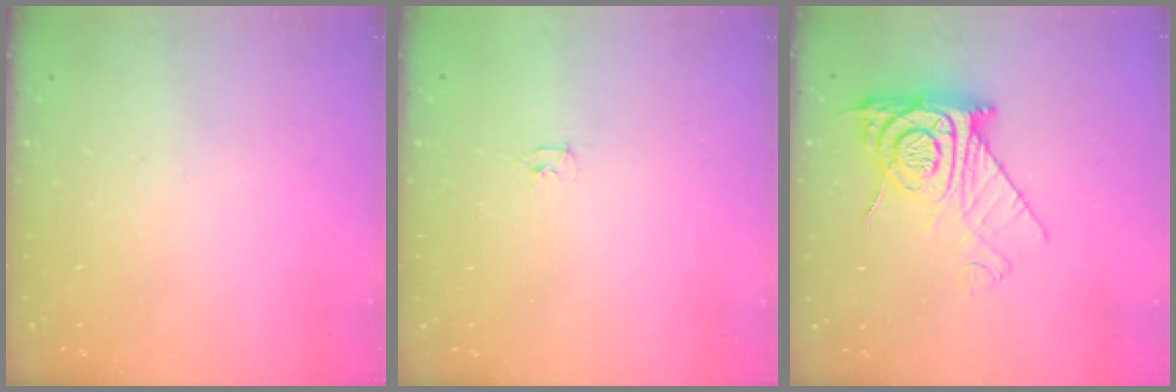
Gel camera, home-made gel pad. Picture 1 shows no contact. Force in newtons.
{"total": 2.4, "press": 2.3, "slide": 0.4}
{"total": 12.3, "press": 12.3, "slide": 1.2}